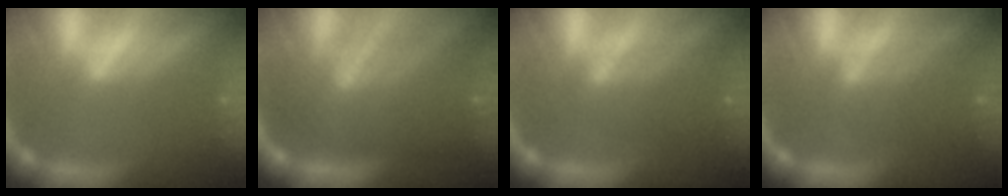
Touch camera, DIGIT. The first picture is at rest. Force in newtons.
{"total": 9.1}
{"total": 4.6}
{"total": 4.6}